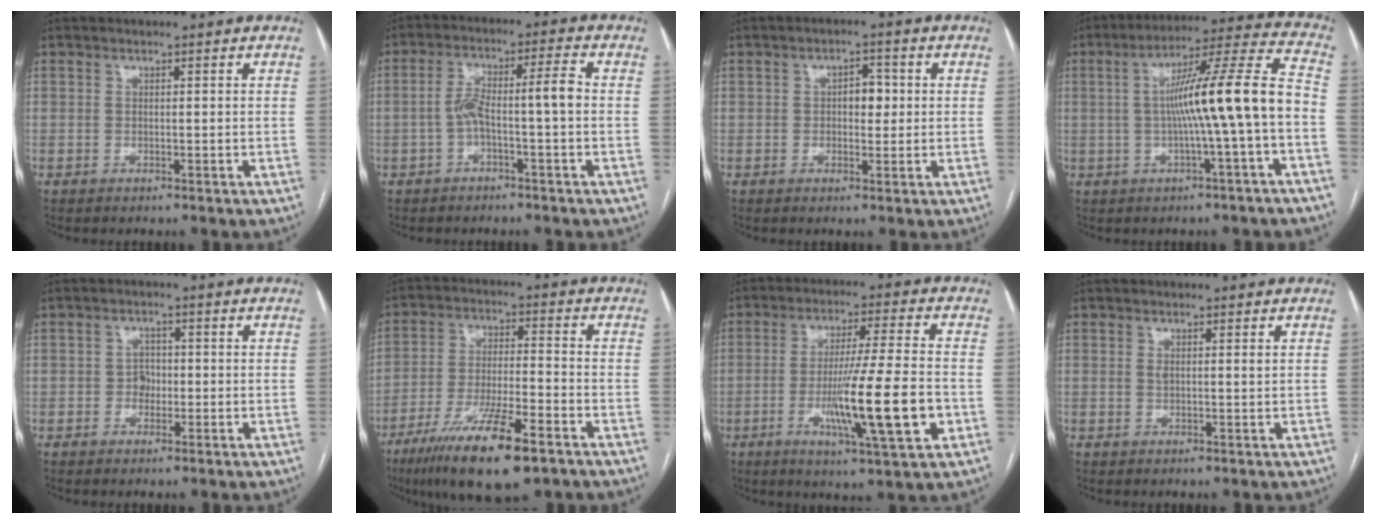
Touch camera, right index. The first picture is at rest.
{"total": 6.5, "force": [-1.4, 0.4, 6.3], "torque": [-0.119, 0.032, -0.022]}
{"total": 3.4, "force": [0.3, 1.9, 2.8], "torque": [-0.039, 0.010, 0.005]}
{"total": 13.7, "force": [-1.7, -0.7, 13.5], "torque": [-0.212, 0.025, -0.029]}
{"total": 2.3, "force": [-0.4, 1.9, 1.3], "torque": [-0.012, 0.008, -0.008]}
{"total": 15.1, "force": [-9.4, 2.3, 11.6], "torque": [-0.215, -0.032, -0.162]}
{"total": 14.5, "force": [-4.0, 0.1, 14.0], "torque": [-0.243, -0.019, -0.067]}
{"total": 0.9, "force": [0.3, 0.1, 0.8], "torque": [-0.019, -0.002, 0.007]}